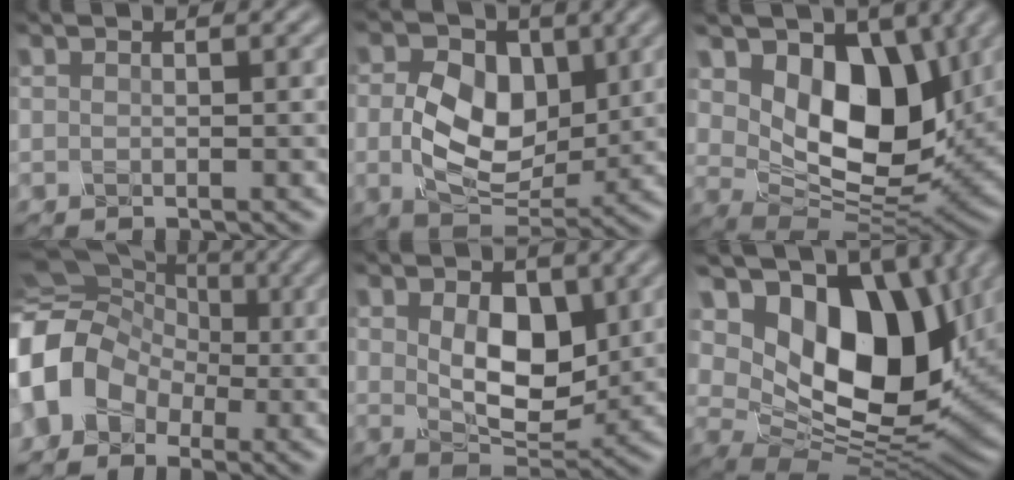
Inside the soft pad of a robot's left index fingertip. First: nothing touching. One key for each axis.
{"total": 8.2, "fx": 0.6, "fy": 5.6, "fz": 5.9, "tx": -0.114, "ty": -0.009, "tz": 0.010}
{"total": 10.1, "fx": 2.8, "fy": 6.7, "fz": 7.1, "tx": -0.124, "ty": -0.023, "tz": 0.047}
{"total": 10.5, "fx": -2.5, "fy": 8.9, "fz": 4.9, "tx": -0.092, "ty": -0.010, "tz": -0.069}
{"total": 6.0, "fx": 0.8, "fy": 3.7, "fz": 4.6, "tx": -0.081, "ty": -0.014, "tz": 0.023}
{"total": 15.6, "fx": 4.9, "fy": 9.8, "fz": 11.2, "tx": -0.190, "ty": -0.004, "tz": 0.088}